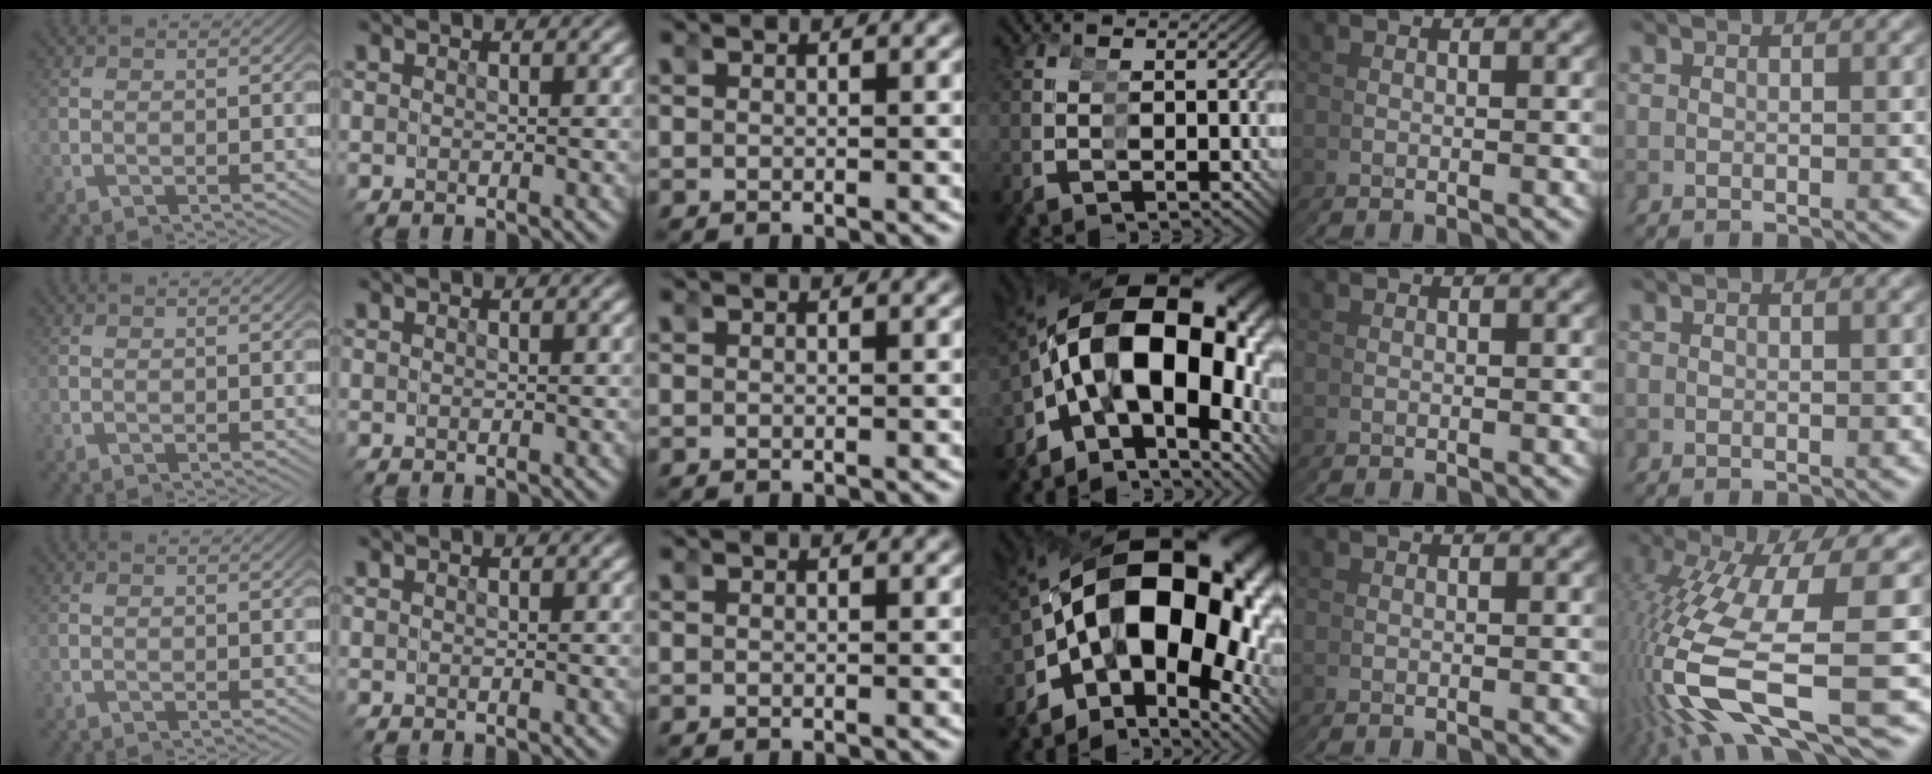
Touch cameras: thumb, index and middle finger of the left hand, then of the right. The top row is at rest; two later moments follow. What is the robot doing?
{"motion": "grasp_and_lifting", "object": "tape"}